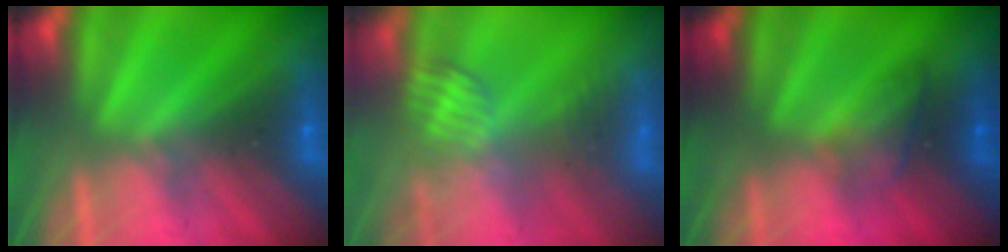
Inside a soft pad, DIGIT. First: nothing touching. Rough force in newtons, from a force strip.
{"total": 2.5}
{"total": 2.2}